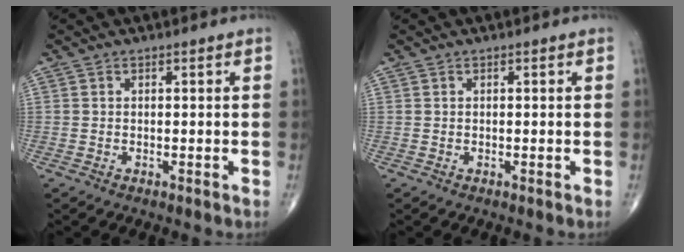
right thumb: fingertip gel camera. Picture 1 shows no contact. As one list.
[{"total": 0.0}]